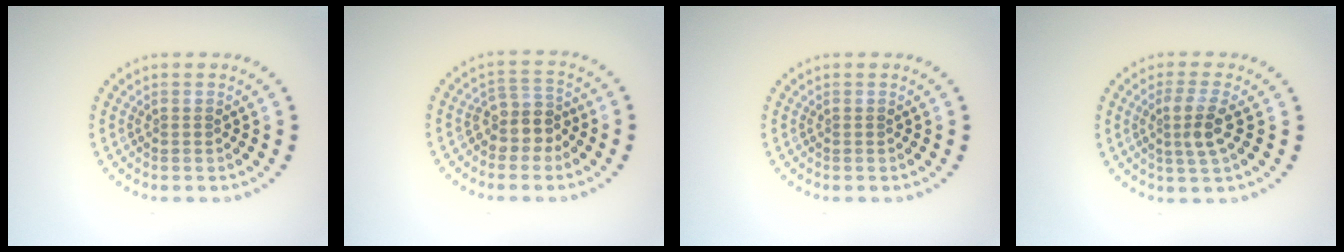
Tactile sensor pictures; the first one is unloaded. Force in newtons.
{"total": 2.9, "press": 2.4, "slide": 1.6}
{"total": 0.0}
{"total": 2.7, "press": 2.4, "slide": 1.3}